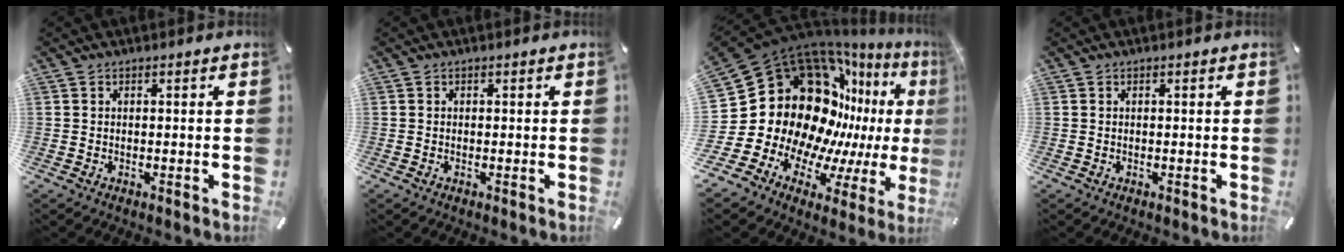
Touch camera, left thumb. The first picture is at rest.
{"total": 0.0}
{"total": 28.5, "force": [4.6, 21.7, 17.8], "torque": [-0.300, -0.121, 0.152]}
{"total": 0.0}